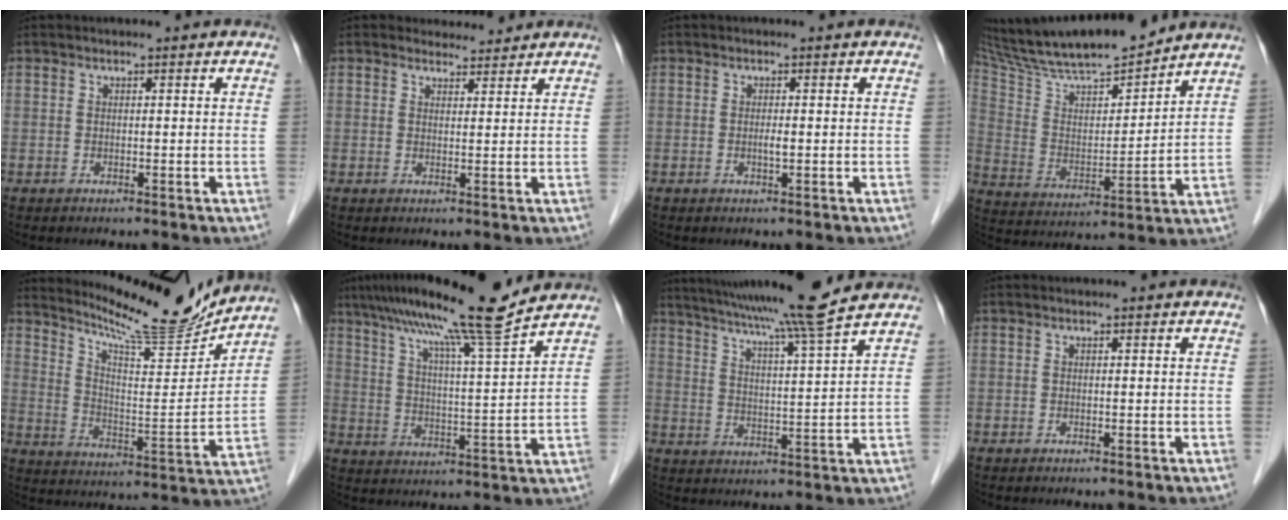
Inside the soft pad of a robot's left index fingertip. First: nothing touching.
{"total": 2.5, "force": [2.4, 0.7, -0.2], "torque": [0.000, 0.000, 0.036]}
{"total": 0.9, "force": [-0.1, 0.0, 0.8], "torque": [-0.019, -0.003, -0.003]}
{"total": 19.2, "force": [17.3, 1.9, 8.0], "torque": [-0.151, 0.005, 0.304]}
{"total": 14.8, "force": [14.2, -0.1, 4.1], "torque": [-0.081, -0.036, 0.220]}
{"total": 15.2, "force": [12.4, -1.6, 8.5], "torque": [-0.144, 0.004, 0.189]}
{"total": 15.6, "force": [13.5, -2.1, 7.6], "torque": [-0.131, -0.016, 0.199]}
{"total": 0.0}